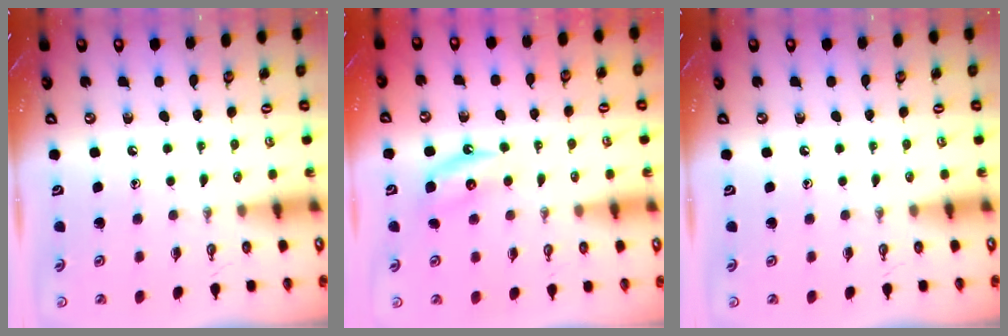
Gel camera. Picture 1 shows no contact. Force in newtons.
{"total": 5.1, "press": 5.1, "slide": 0.8}
{"total": 0.0}